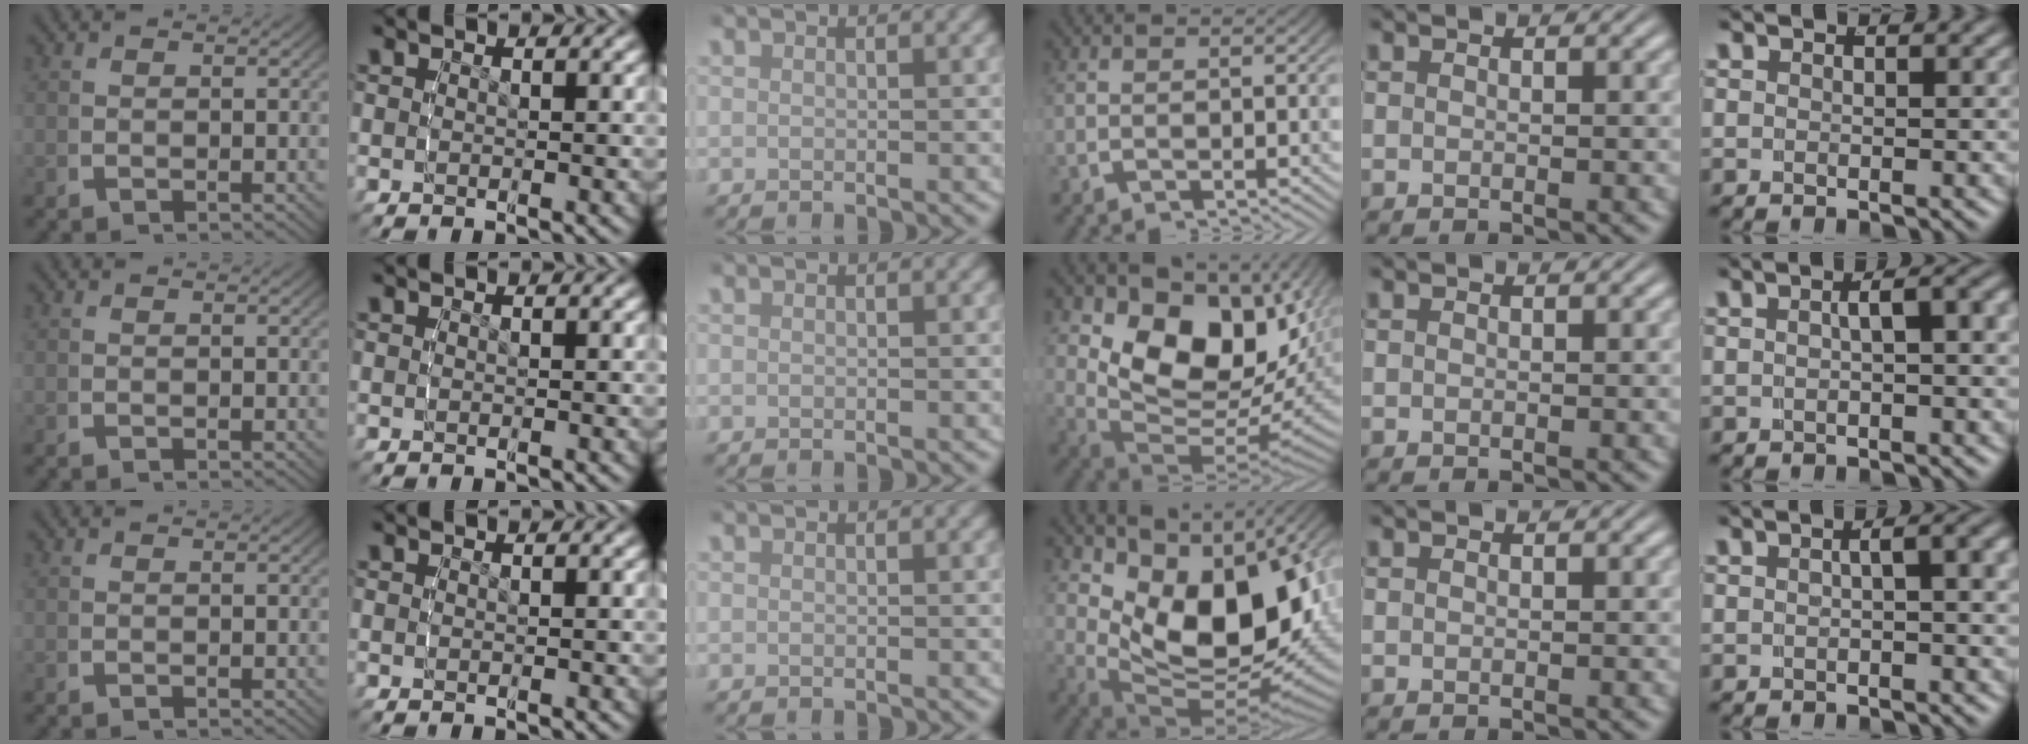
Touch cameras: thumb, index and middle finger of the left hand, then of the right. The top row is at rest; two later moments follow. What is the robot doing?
{"motion": "lift_and_place", "object": "lipstick"}